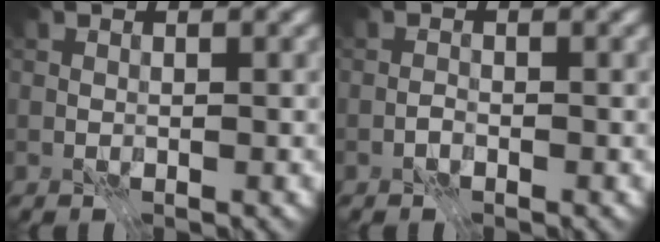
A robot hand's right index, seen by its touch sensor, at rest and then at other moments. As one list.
[{"total": 1.1, "force": [-0.9, 0.5, 0.4], "torque": [-0.006, 0.002, -0.019]}]